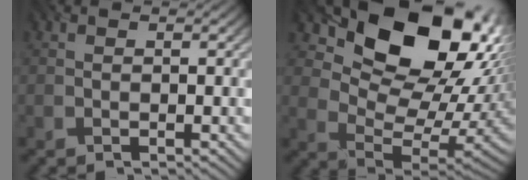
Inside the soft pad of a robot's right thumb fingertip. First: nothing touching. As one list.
[{"total": 17.4, "force": [9.1, 10.5, 10.4], "torque": [-0.172, 0.006, 0.169]}]